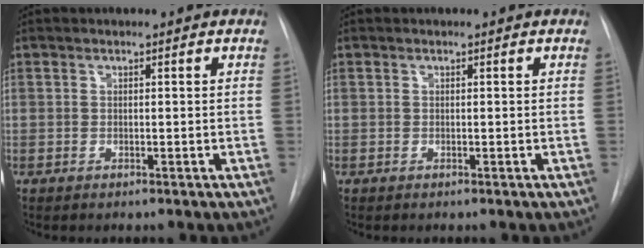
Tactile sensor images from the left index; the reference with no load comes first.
{"total": 0.0}